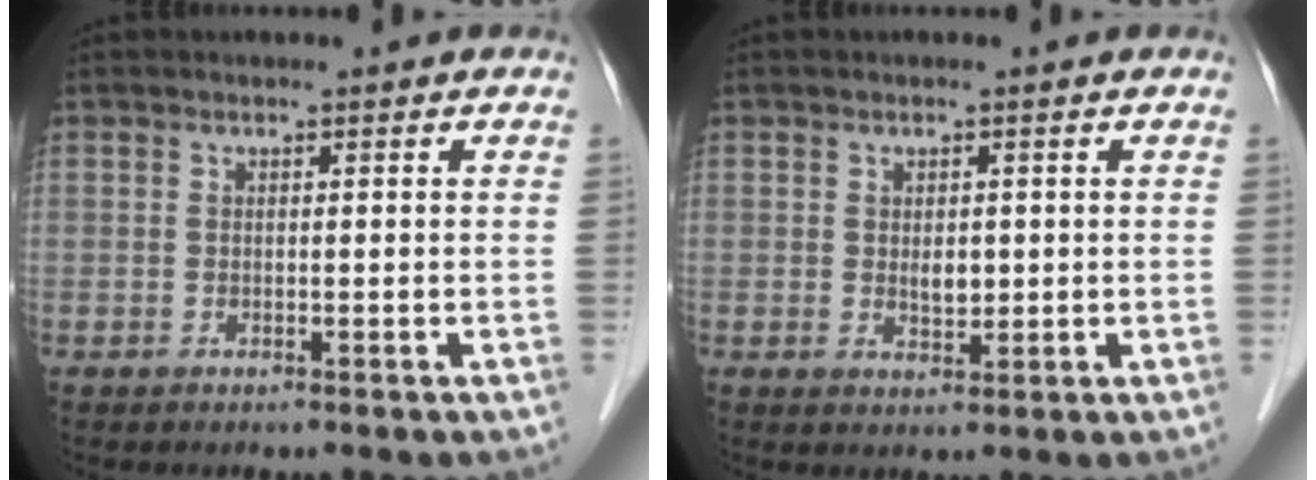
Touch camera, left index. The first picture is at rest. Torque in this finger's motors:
{"motor_torque": [0.13, 0.05, 0.06, 0.02]}